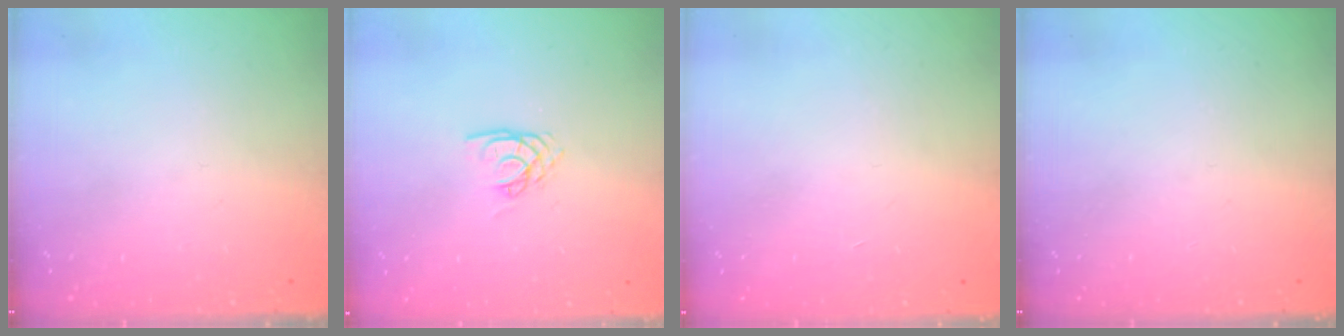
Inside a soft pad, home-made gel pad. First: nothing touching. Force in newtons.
{"total": 3.1, "press": 3.1, "slide": 0.2}
{"total": 0.9, "press": 0.8, "slide": 0.2}
{"total": 0.0}